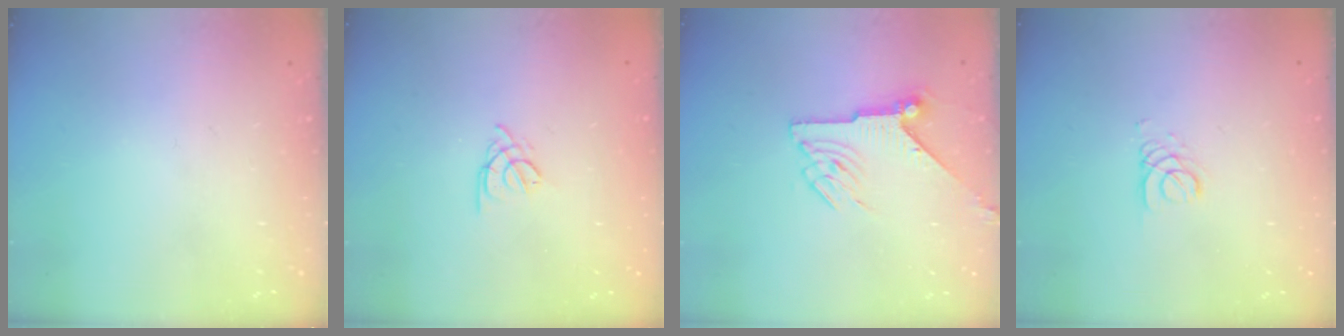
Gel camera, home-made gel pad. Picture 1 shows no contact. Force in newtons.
{"total": 3.4, "press": 3.3, "slide": 0.6}
{"total": 7.6, "press": 7.6, "slide": 0.1}
{"total": 2.7, "press": 2.7, "slide": 0.3}